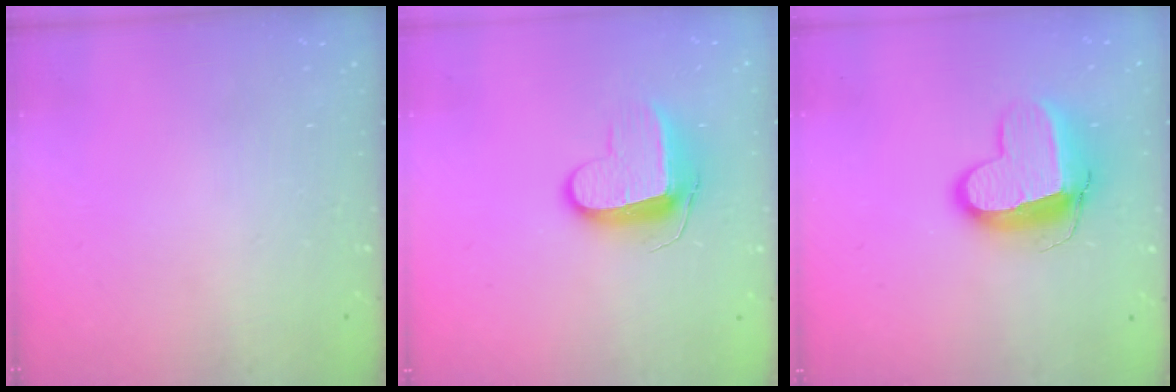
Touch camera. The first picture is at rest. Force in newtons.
{"total": 9.6, "press": 9.6, "slide": 0.6}
{"total": 12.7, "press": 12.6, "slide": 1.4}